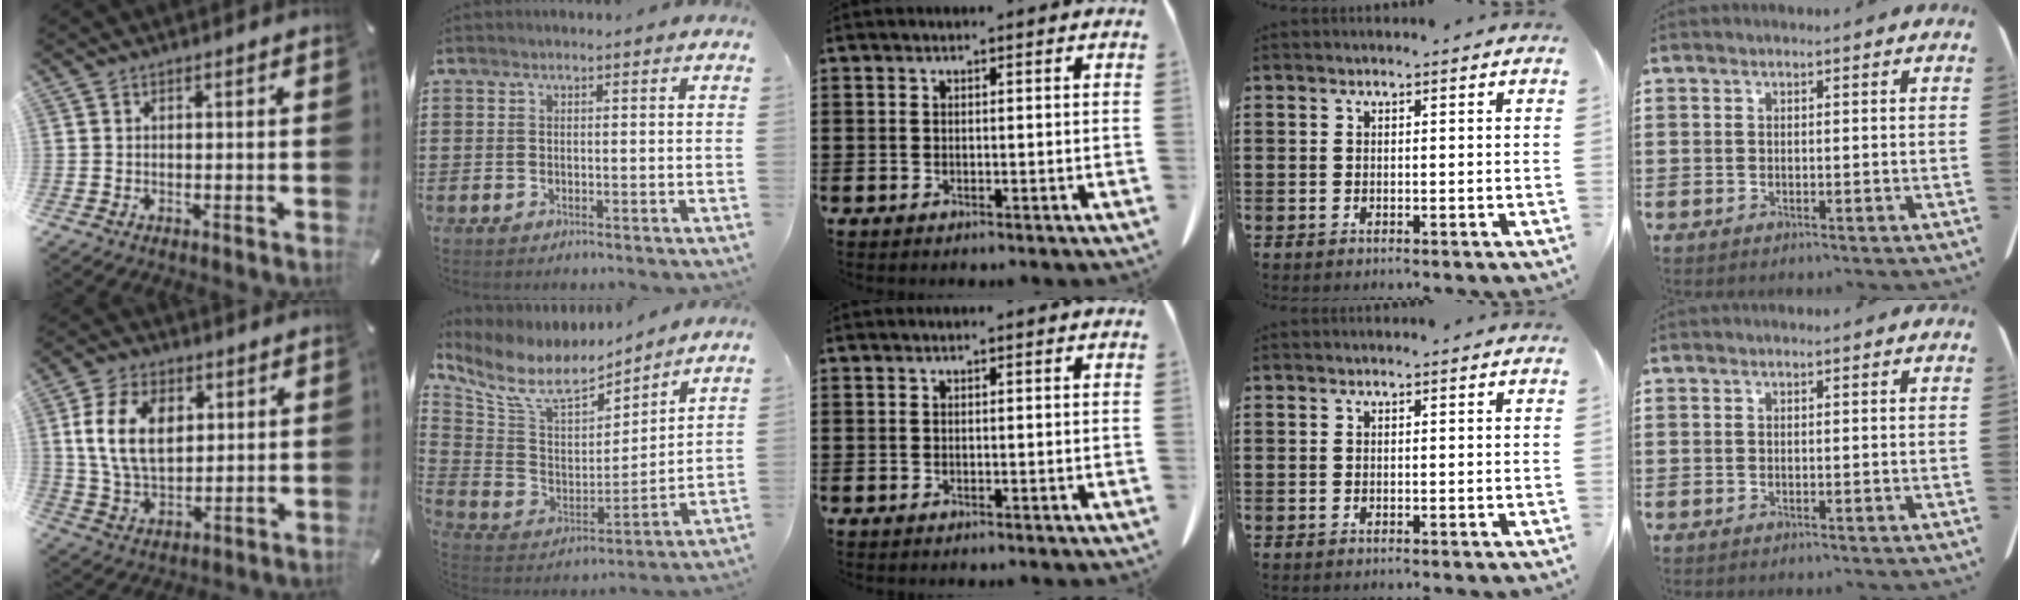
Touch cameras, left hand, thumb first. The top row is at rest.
{"thumb": {"total": 12.3, "force": [3.5, 8.3, 8.3], "torque": [-0.176, 0.002, 0.061]}, "index": {"total": 9.2, "force": [7.0, 3.8, 4.7], "torque": [-0.128, -0.037, 0.120]}}